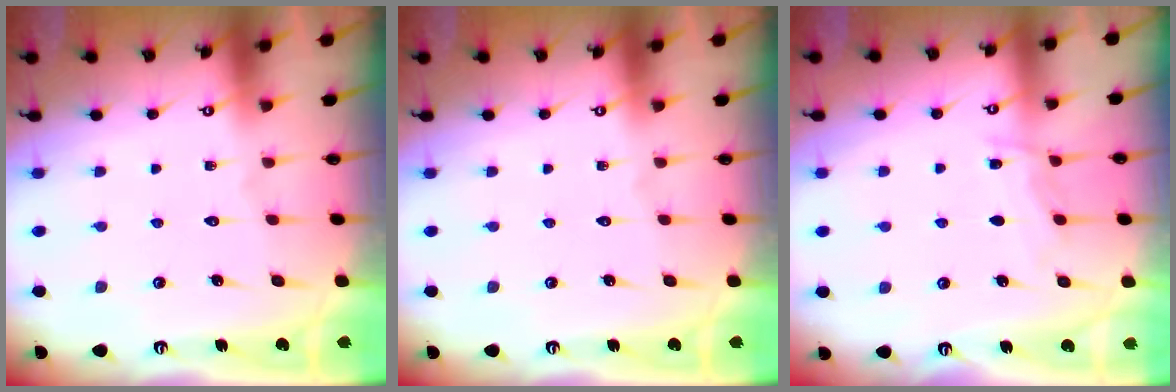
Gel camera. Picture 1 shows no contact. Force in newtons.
{"total": 0.0}
{"total": 6.8, "press": 6.8, "slide": 0.5}